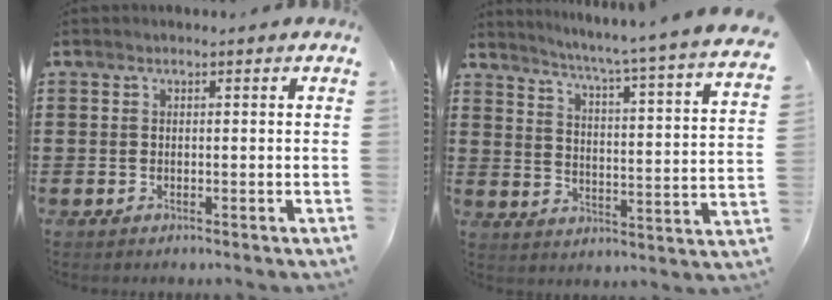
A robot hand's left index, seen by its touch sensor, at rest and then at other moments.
{"total": 4.6, "force": [3.6, -1.6, 2.4], "torque": [-0.065, -0.048, 0.046]}